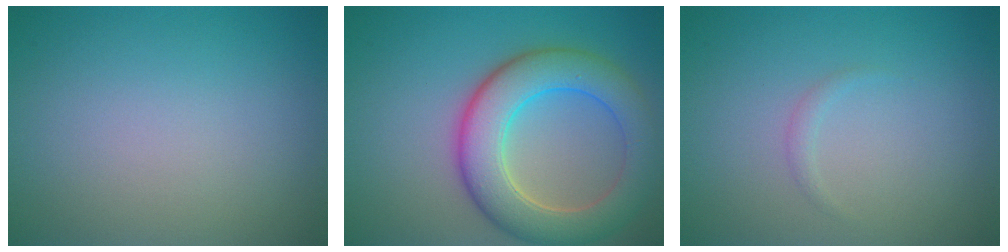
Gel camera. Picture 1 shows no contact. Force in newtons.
{"total": 7.6, "press": 7.6, "slide": 0.6}
{"total": 0.7, "press": 0.7, "slide": 0.0}